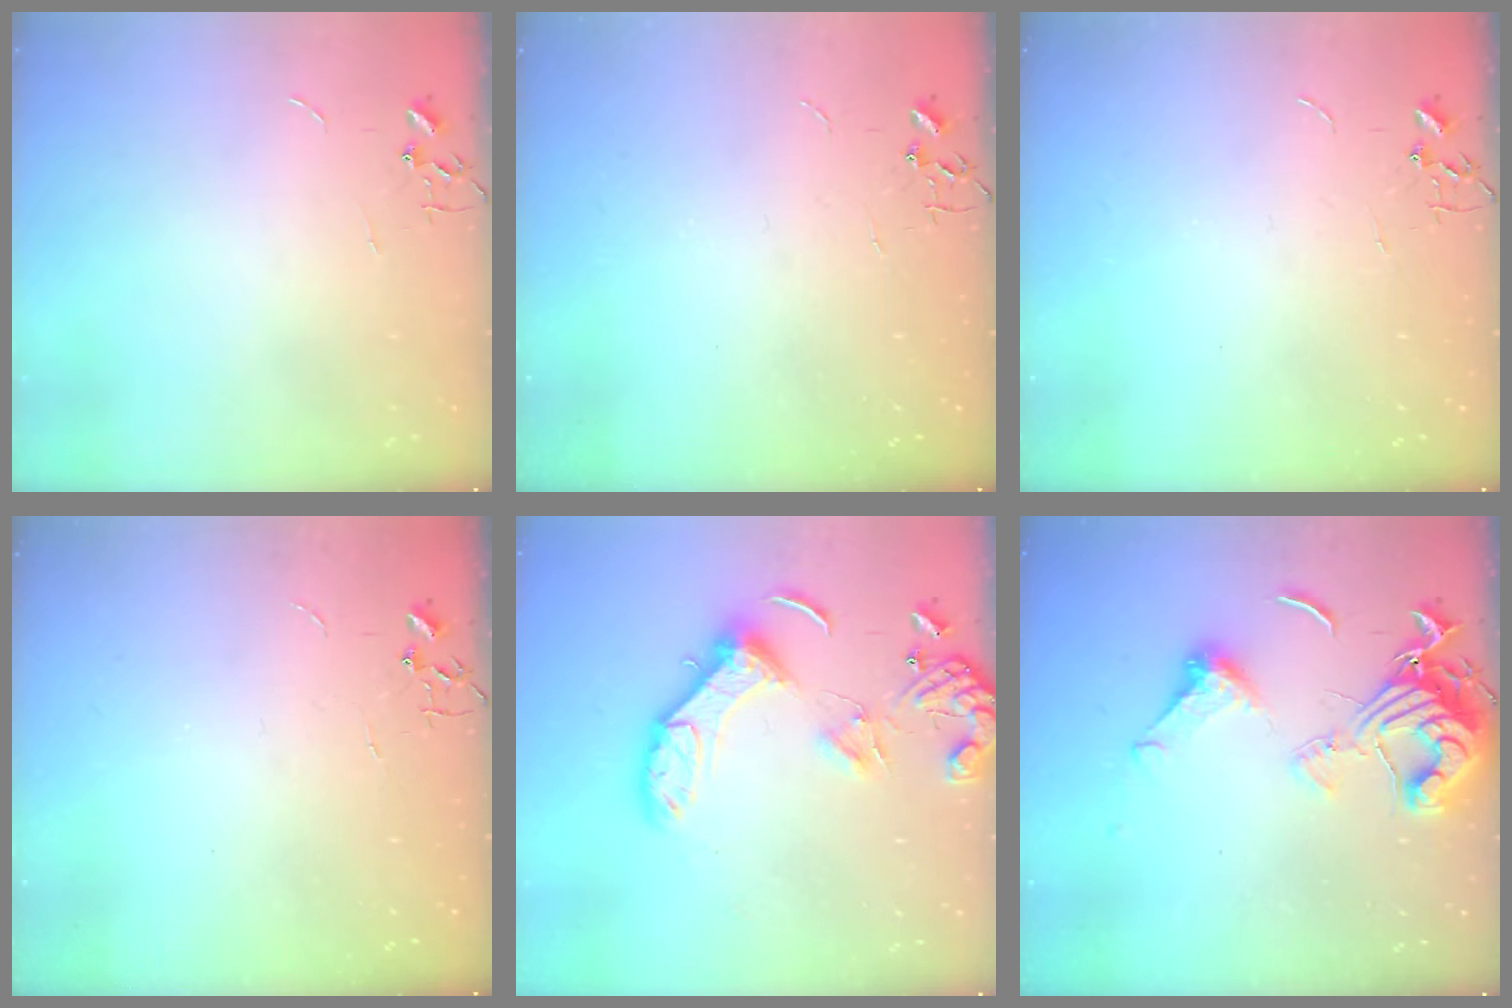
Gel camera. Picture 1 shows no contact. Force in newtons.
{"total": 0.0}
{"total": 0.0}
{"total": 0.0}
{"total": 15.3, "press": 15.1, "slide": 2.1}
{"total": 15.7, "press": 15.6, "slide": 1.8}